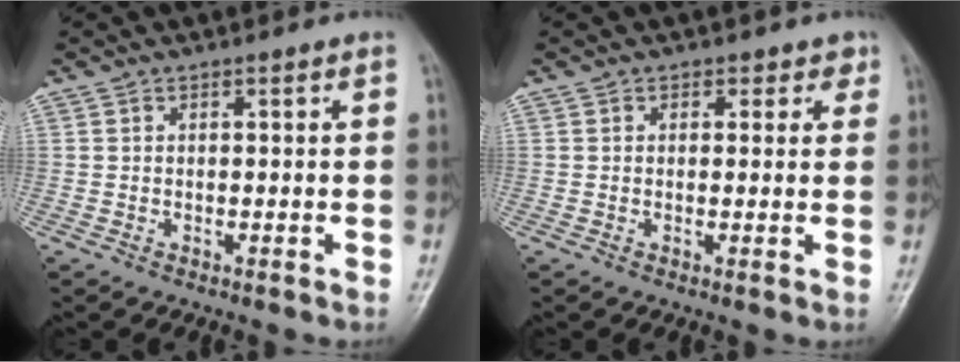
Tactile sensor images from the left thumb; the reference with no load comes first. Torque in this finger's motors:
{"motor_torque": [-0.33, -0.08, -0.22, 0.03, -0.05]}